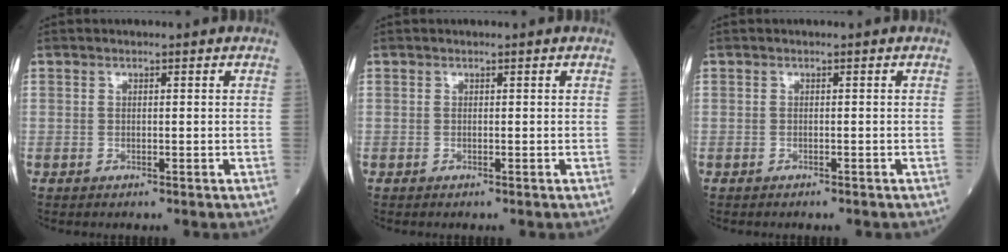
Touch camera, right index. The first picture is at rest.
{"total": 0.0}
{"total": 0.9, "force": [-0.8, 0.2, 0.2], "torque": [-0.004, -0.002, -0.010]}